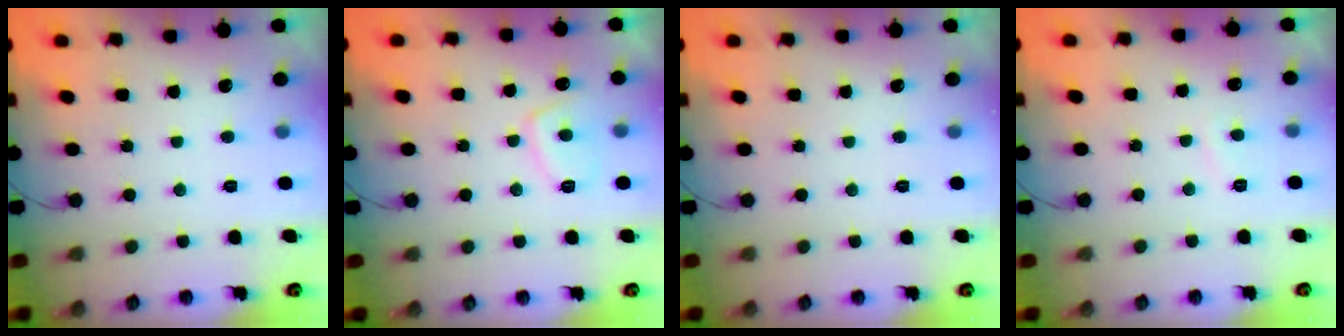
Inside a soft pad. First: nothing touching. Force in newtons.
{"total": 6.3, "press": 6.2, "slide": 1.1}
{"total": 0.0}
{"total": 1.3, "press": 1.2, "slide": 0.6}